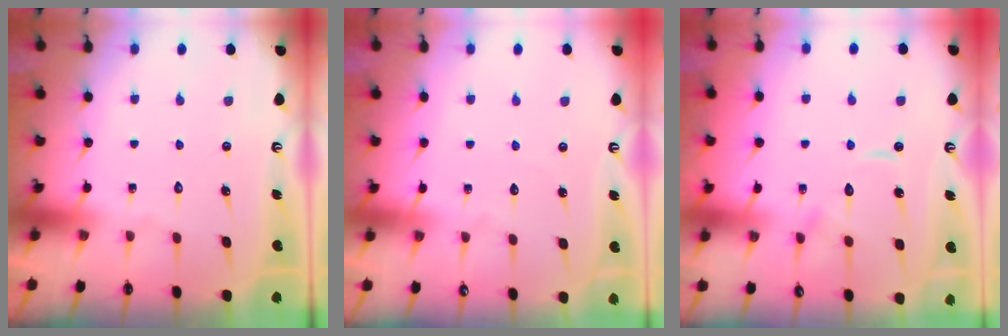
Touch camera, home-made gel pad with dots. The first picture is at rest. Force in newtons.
{"total": 2.1, "press": 2.1, "slide": 0.1}
{"total": 10.3, "press": 10.2, "slide": 0.9}